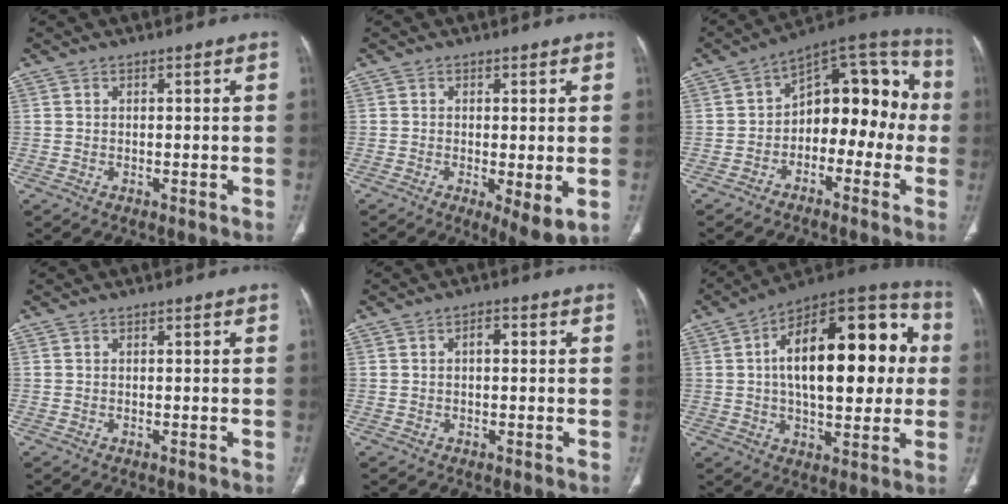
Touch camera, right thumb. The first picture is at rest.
{"total": 6.0, "force": [-1.3, 1.7, 5.6], "torque": [-0.093, -0.022, -0.019]}
{"total": 15.5, "force": [-1.9, 9.7, 12.0], "torque": [-0.106, 0.055, -0.045]}
{"total": 0.0}
{"total": 1.8, "force": [0.2, 0.9, 1.5], "torque": [-0.021, 0.003, -0.002]}
{"total": 26.4, "force": [3.2, 12.6, 22.9], "torque": [-0.317, 0.028, 0.039]}